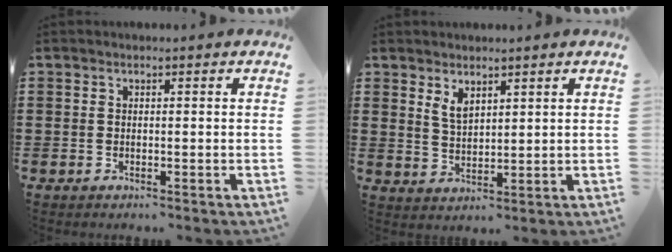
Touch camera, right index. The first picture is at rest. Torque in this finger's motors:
{"motor_torque": [0.05, 0.03, 0.13, 0.06]}